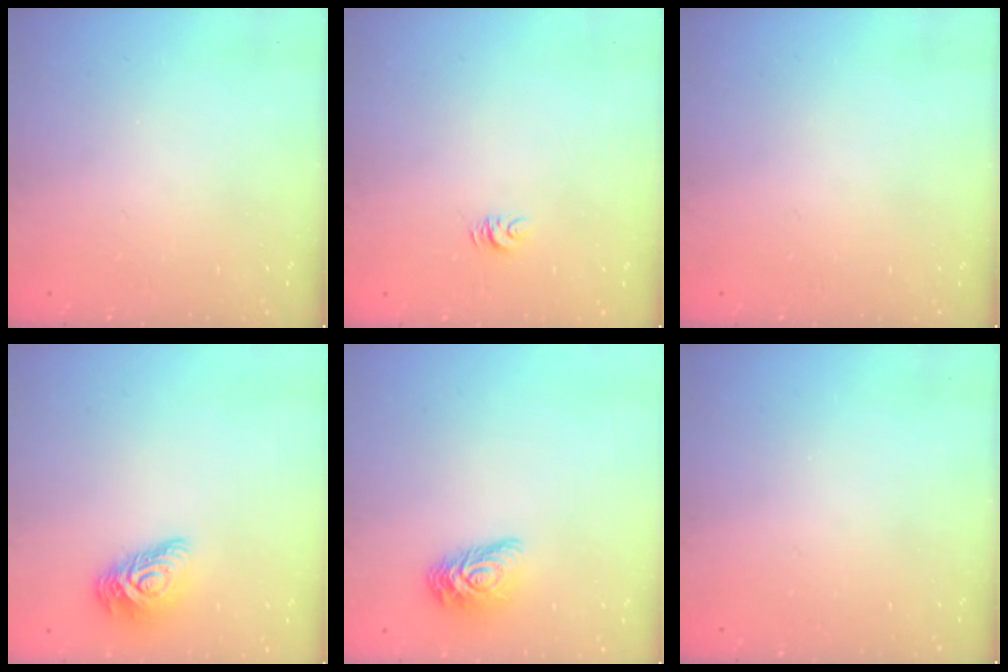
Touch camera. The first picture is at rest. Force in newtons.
{"total": 3.9, "press": 3.9, "slide": 0.3}
{"total": 0.0}
{"total": 10.5, "press": 10.5, "slide": 0.4}
{"total": 10.3, "press": 10.3, "slide": 0.5}
{"total": 0.0}